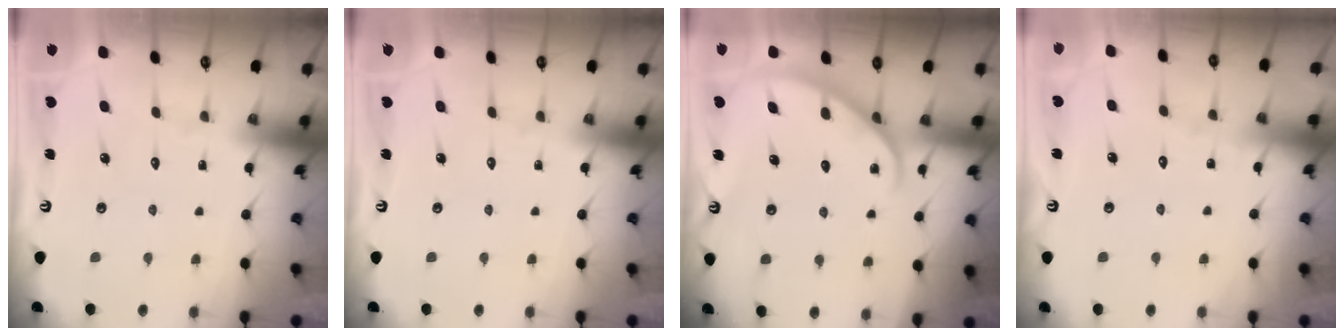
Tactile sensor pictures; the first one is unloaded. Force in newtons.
{"total": 0.0}
{"total": 2.7, "press": 2.6, "slide": 0.3}
{"total": 3.1, "press": 3.1, "slide": 0.3}